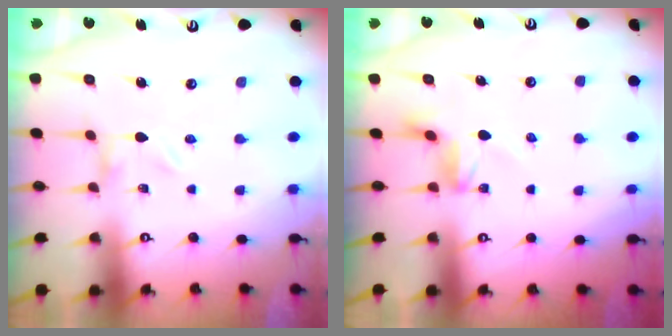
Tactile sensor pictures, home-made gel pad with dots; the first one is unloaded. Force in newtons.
{"total": 4.8, "press": 4.7, "slide": 0.7}